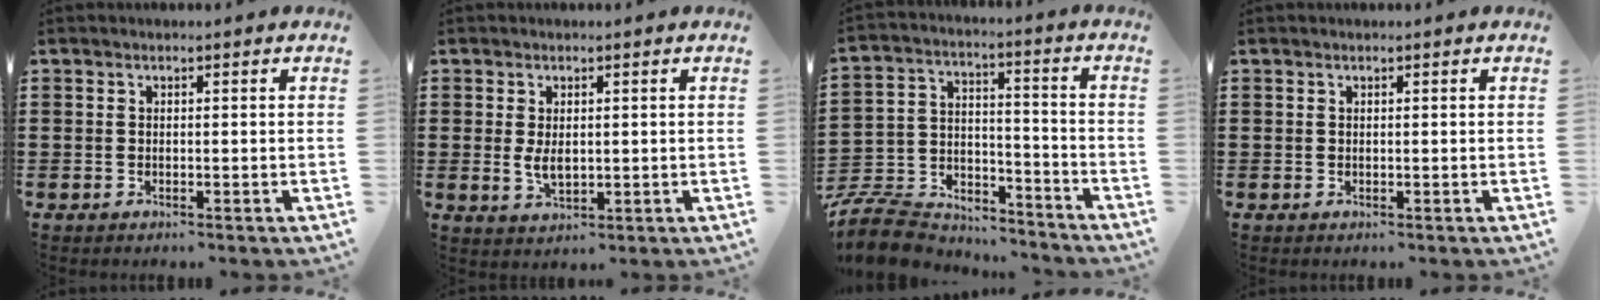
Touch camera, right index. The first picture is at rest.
{"total": 3.1, "force": [0.2, 1.5, 2.7], "torque": [-0.055, 0.002, 0.004]}
{"total": 9.9, "force": [-9.2, 2.8, 2.4], "torque": [-0.061, 0.020, -0.183]}
{"total": 0.0}